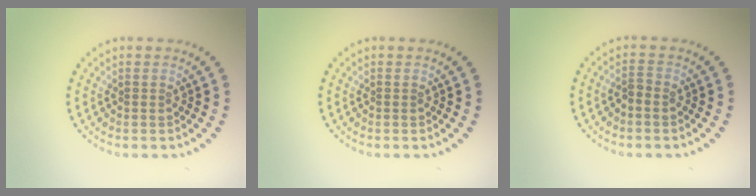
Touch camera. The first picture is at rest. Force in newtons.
{"total": 0.0}
{"total": 1.0, "press": 0.8, "slide": 0.6}